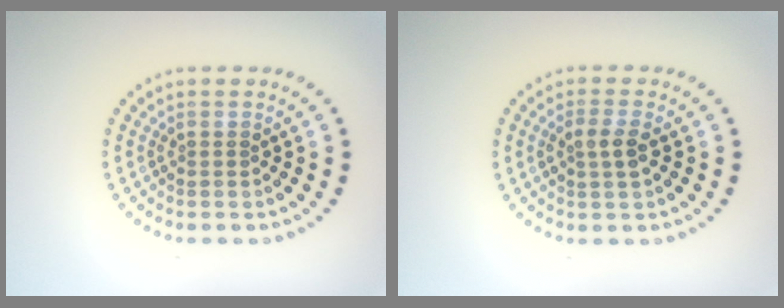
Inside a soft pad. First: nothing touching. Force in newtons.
{"total": 2.0, "press": 2.0, "slide": 0.5}